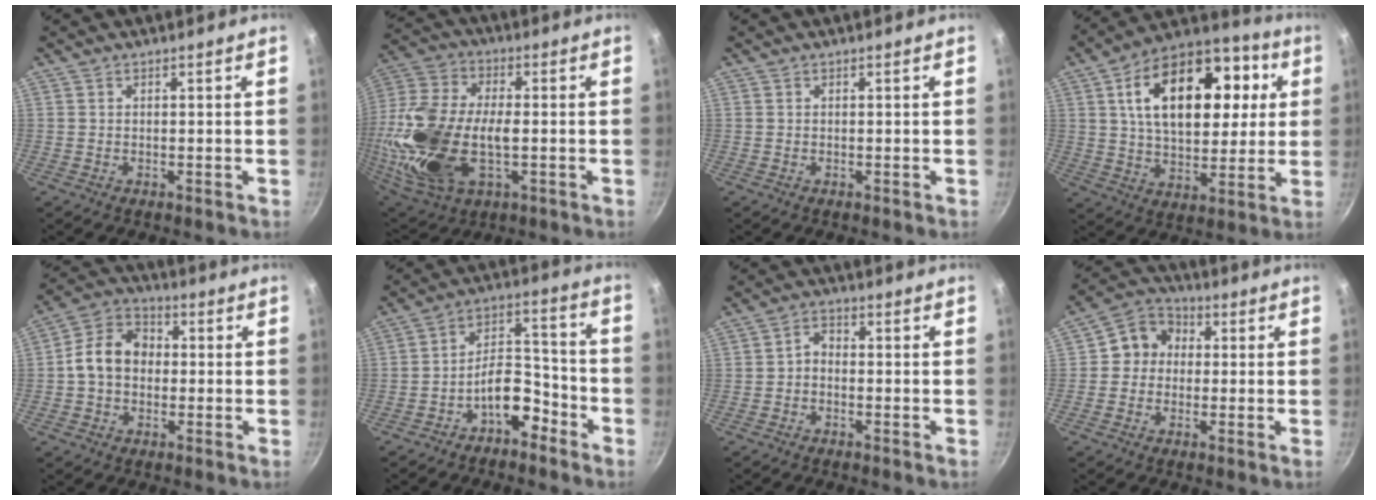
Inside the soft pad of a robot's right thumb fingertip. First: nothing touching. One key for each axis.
{"total": 23.5, "fx": -3.3, "fy": 12.2, "fz": 19.8, "tx": -0.442, "ty": -0.007, "tz": -0.048}
{"total": 0.0}
{"total": 24.0, "fx": 6.1, "fy": 13.9, "fz": 18.5, "tx": -0.257, "ty": 0.013, "tz": 0.091}
{"total": 10.3, "fx": -0.3, "fy": 8.0, "fz": 6.4, "tx": -0.101, "ty": 0.034, "tz": -0.017}
{"total": 9.4, "fx": -5.2, "fy": 5.0, "fz": 6.0, "tx": -0.080, "ty": 0.069, "tz": -0.094}
{"total": 2.9, "fx": -0.7, "fy": 2.0, "fz": 1.9, "tx": -0.022, "ty": 0.017, "tz": -0.024}
{"total": 8.0, "fx": 0.2, "fy": 7.0, "fz": 3.9, "tx": -0.039, "ty": 0.025, "tz": -0.012}